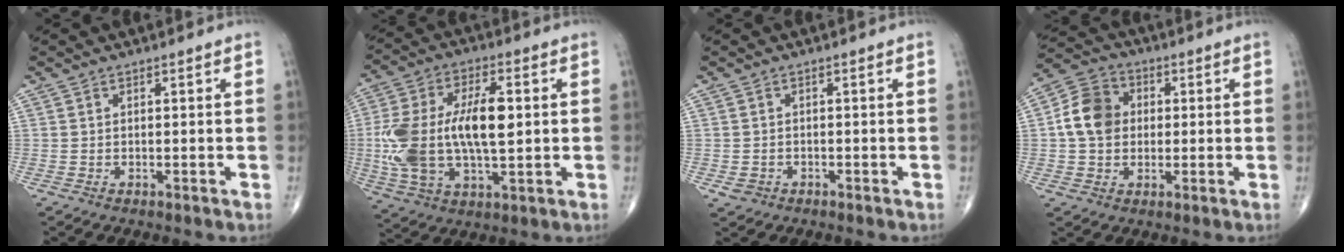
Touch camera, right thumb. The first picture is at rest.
{"total": 19.2, "force": [0.7, 9.2, 16.9], "torque": [-0.346, 0.009, 0.016]}
{"total": 1.6, "force": [-0.7, 1.4, 0.6], "torque": [-0.011, 0.004, -0.007]}
{"total": 9.5, "force": [0.7, 7.7, 5.6], "torque": [-0.086, 0.017, 0.004]}